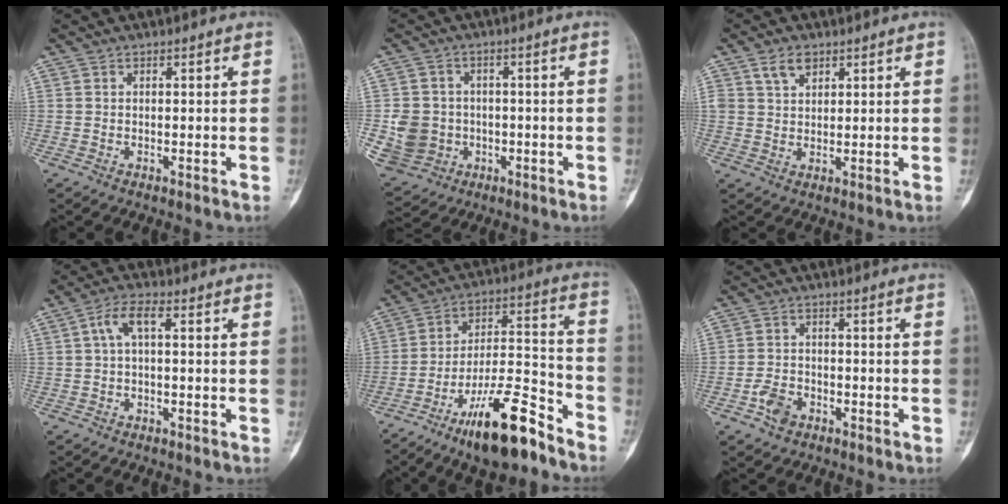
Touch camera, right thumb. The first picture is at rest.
{"total": 10.1, "force": [-1.9, 9.1, 3.8], "torque": [-0.066, 0.011, -0.020]}
{"total": 3.8, "force": [2.2, 2.4, 2.0], "torque": [-0.022, -0.008, 0.045]}
{"total": 4.4, "force": [0.5, 1.5, 4.1], "torque": [-0.086, 0.019, 0.005]}
{"total": 17.5, "force": [-11.8, 4.7, 12.0], "torque": [-0.194, 0.087, -0.201]}
{"total": 4.3, "force": [-2.4, 2.9, 2.1], "torque": [-0.035, 0.016, -0.042]}